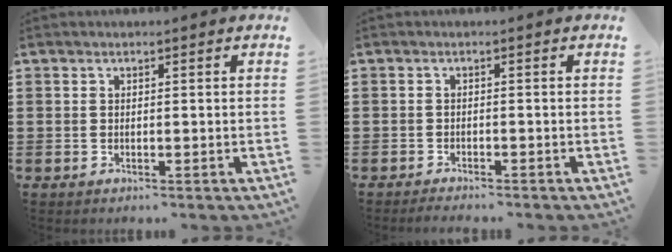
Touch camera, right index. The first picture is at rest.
{"total": 1.2, "force": [-1.2, 0.0, 0.1], "torque": [-0.004, 0.000, -0.023]}